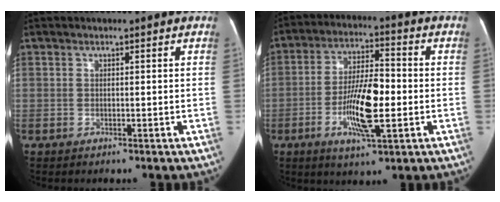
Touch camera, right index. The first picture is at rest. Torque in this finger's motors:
{"motor_torque": [1.03, -0.79, 0.30, 0.07]}